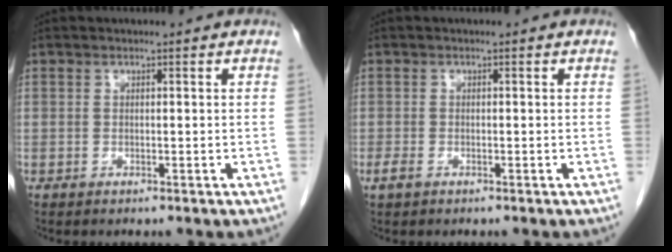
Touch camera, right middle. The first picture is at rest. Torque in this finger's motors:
{"motor_torque": [-0.02, 0.03, 0.04, 0.03]}